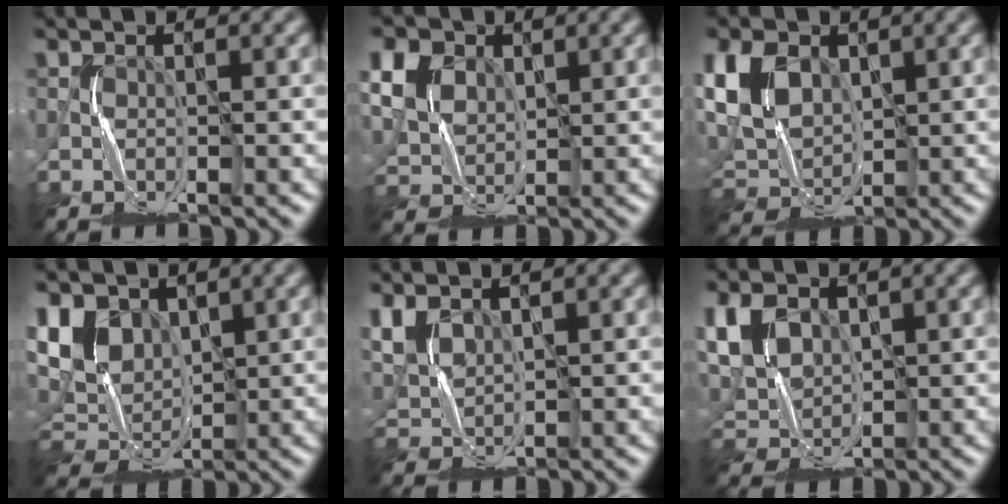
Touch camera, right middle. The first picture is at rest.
{"total": 10.9, "force": [5.0, 7.7, 5.9], "torque": [-0.142, 0.034, 0.075]}
{"total": 6.3, "force": [1.7, 4.6, 3.9], "torque": [-0.103, 0.004, 0.027]}
{"total": 7.9, "force": [2.6, 5.7, 4.9], "torque": [-0.116, 0.008, 0.051]}
{"total": 4.4, "force": [2.6, 2.3, 2.7], "torque": [-0.076, 0.007, 0.052]}
{"total": 5.5, "force": [1.8, 3.9, 3.5], "torque": [-0.094, 0.005, 0.030]}